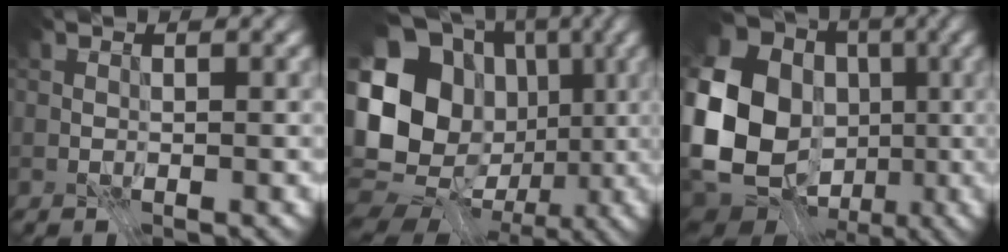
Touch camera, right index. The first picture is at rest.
{"total": 19.3, "force": [0.0, 16.6, 9.8], "torque": [-0.200, 0.021, -0.032]}
{"total": 20.2, "force": [-1.6, 17.4, 10.1], "torque": [-0.231, -0.008, -0.065]}